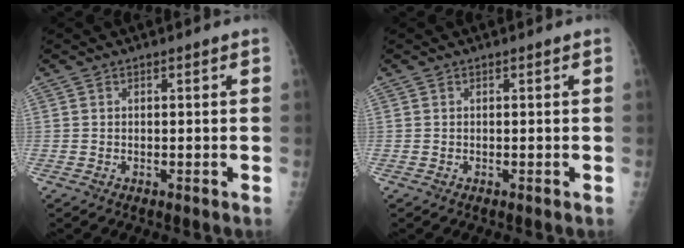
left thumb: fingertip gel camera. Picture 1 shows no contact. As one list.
[{"total": 0.0}]